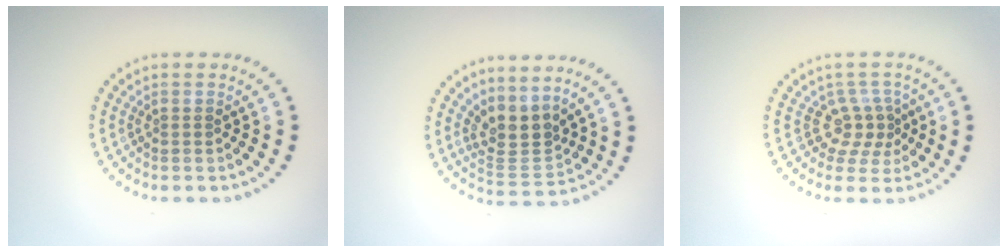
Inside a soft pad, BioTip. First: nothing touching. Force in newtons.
{"total": 3.3, "press": 2.5, "slide": 2.1}
{"total": 2.7, "press": 1.9, "slide": 1.9}